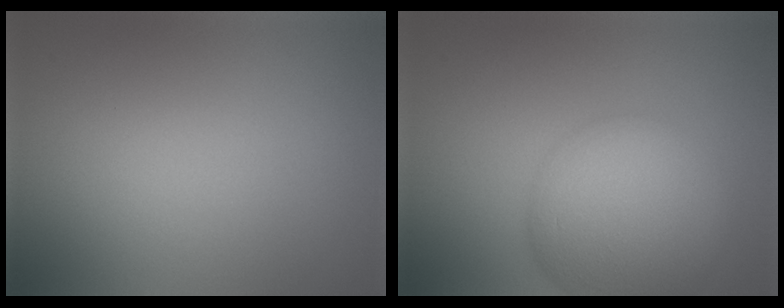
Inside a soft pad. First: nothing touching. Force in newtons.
{"total": 11.0, "press": 10.9, "slide": 0.6}